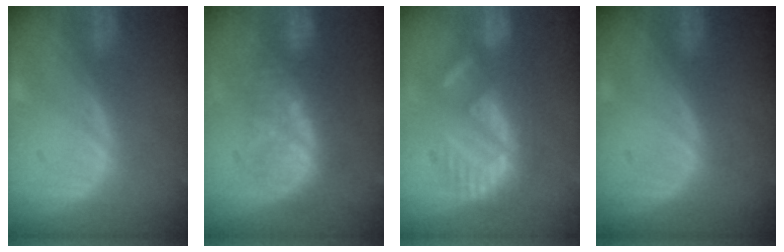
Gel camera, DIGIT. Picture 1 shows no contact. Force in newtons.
{"total": 8.0, "press": 7.5, "slide": 2.5}
{"total": 9.2, "press": 8.0, "slide": 4.6}
{"total": 0.0}